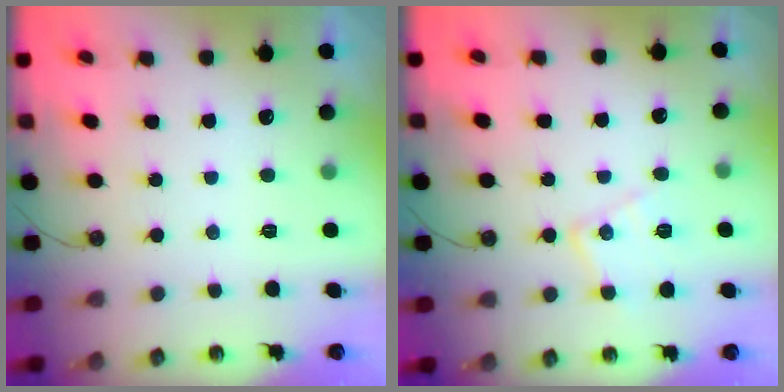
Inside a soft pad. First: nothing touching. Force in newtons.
{"total": 11.2, "press": 11.1, "slide": 0.7}